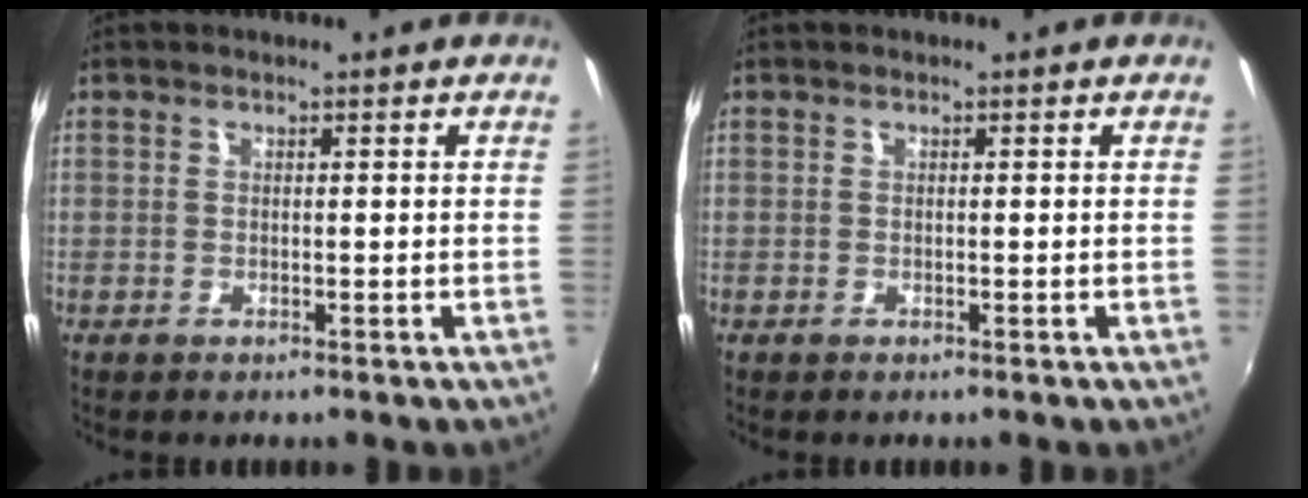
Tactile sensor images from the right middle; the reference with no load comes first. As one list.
[{"total": 0.0}]